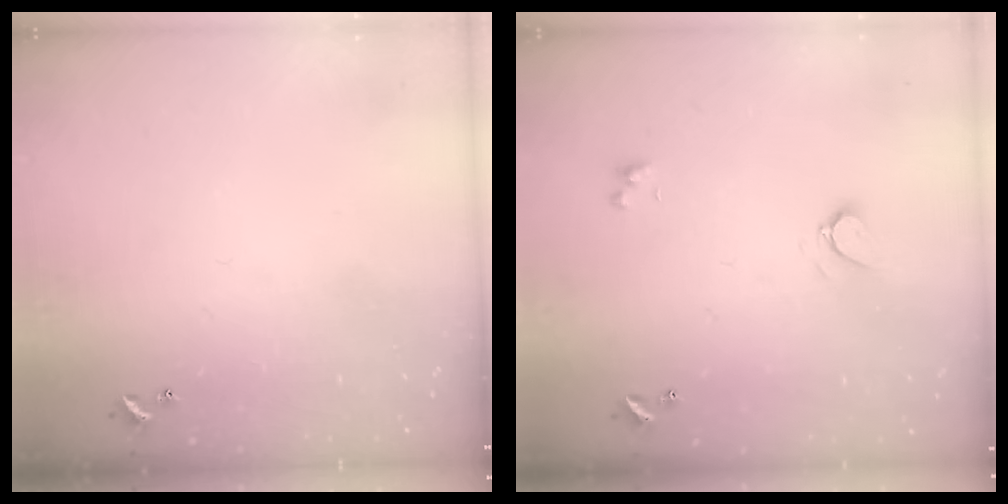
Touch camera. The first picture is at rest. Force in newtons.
{"total": 0.8, "press": 0.5, "slide": 0.6}